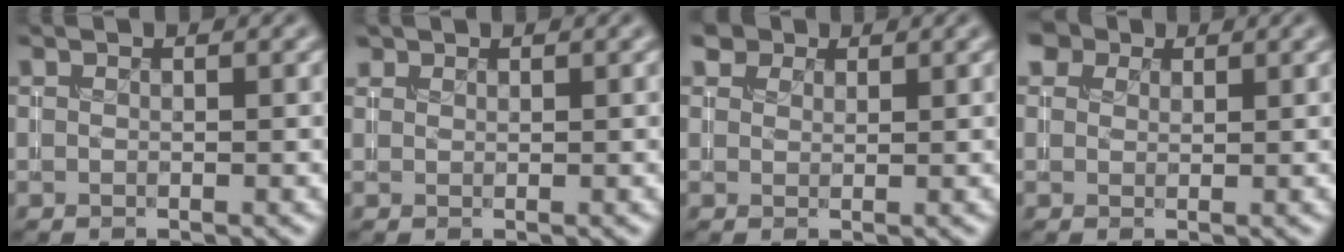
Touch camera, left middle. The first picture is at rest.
{"total": 0.8, "force": [0.7, 0.4, 0.1], "torque": [0.001, -0.001, 0.014]}
{"total": 3.1, "force": [2.3, 1.8, 1.2], "torque": [-0.027, 0.000, 0.034]}
{"total": 4.2, "force": [2.8, 2.6, 1.9], "torque": [-0.045, 0.012, 0.033]}